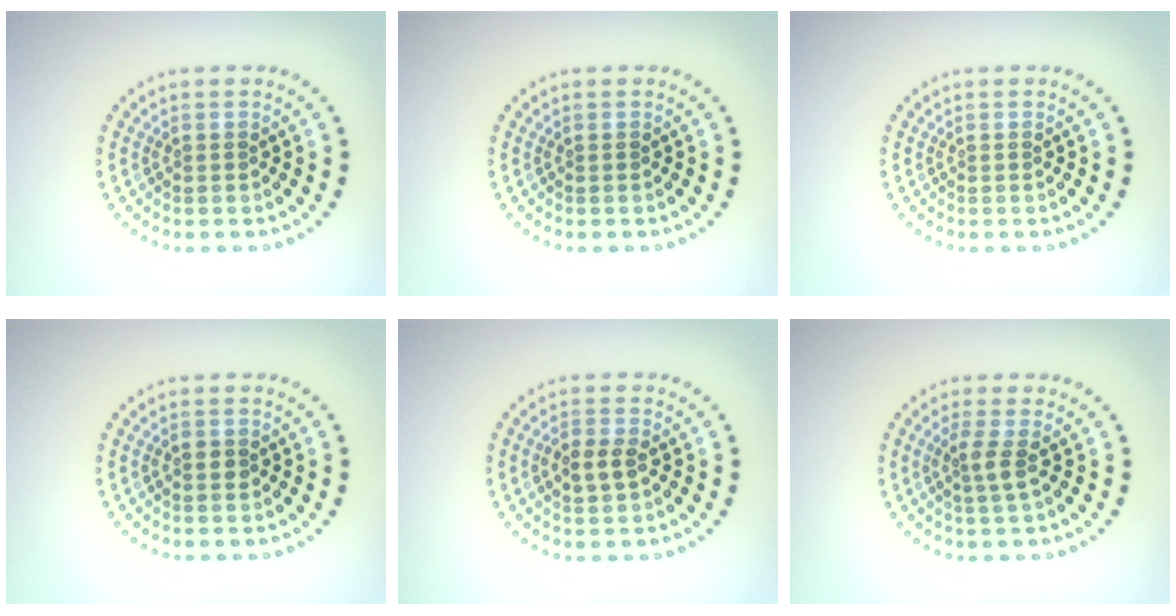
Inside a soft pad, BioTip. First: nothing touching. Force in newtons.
{"total": 0.0}
{"total": 0.0}
{"total": 1.0, "press": 1.0, "slide": 0.1}
{"total": 2.2, "press": 2.2, "slide": 0.3}
{"total": 1.8, "press": 1.4, "slide": 1.2}